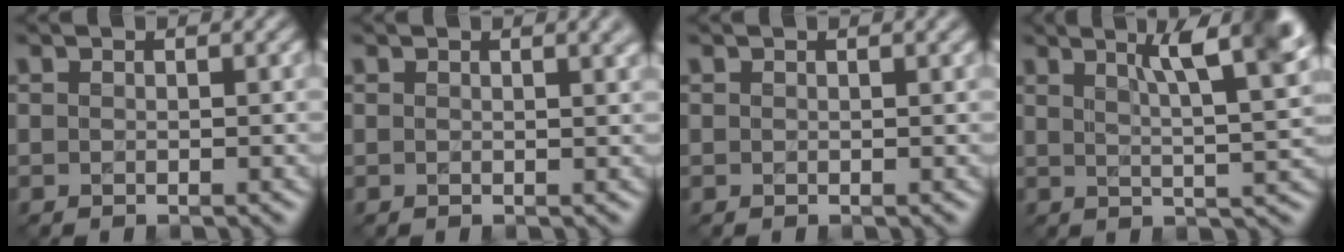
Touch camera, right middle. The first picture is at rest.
{"total": 2.1, "force": [1.3, 0.7, 1.4], "torque": [-0.005, 0.006, 0.016]}
{"total": 0.8, "force": [0.6, 0.2, 0.5], "torque": [-0.007, 0.003, 0.010]}
{"total": 7.8, "force": [3.7, 1.8, 6.6], "torque": [-0.077, 0.015, 0.055]}